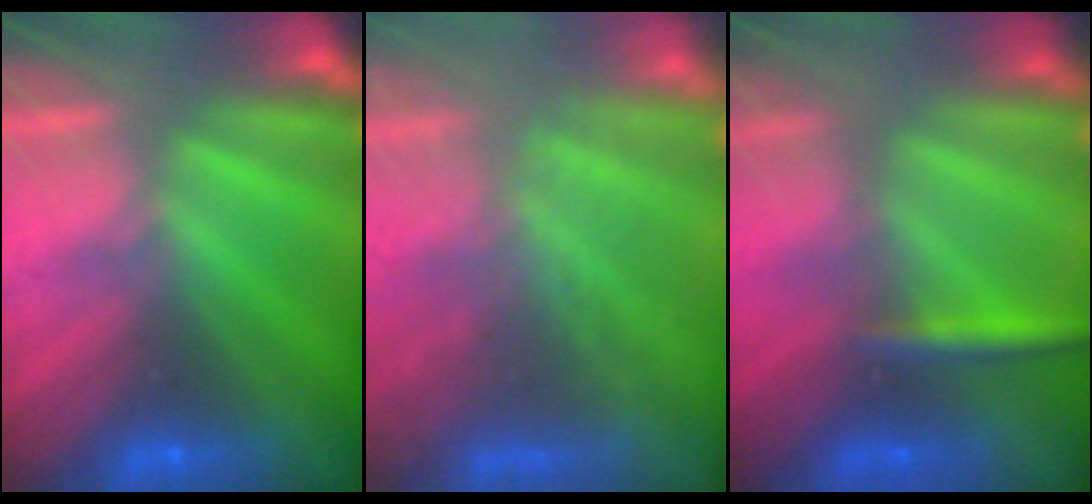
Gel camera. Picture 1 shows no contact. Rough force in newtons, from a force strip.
{"total": 10.7}
{"total": 2.8}